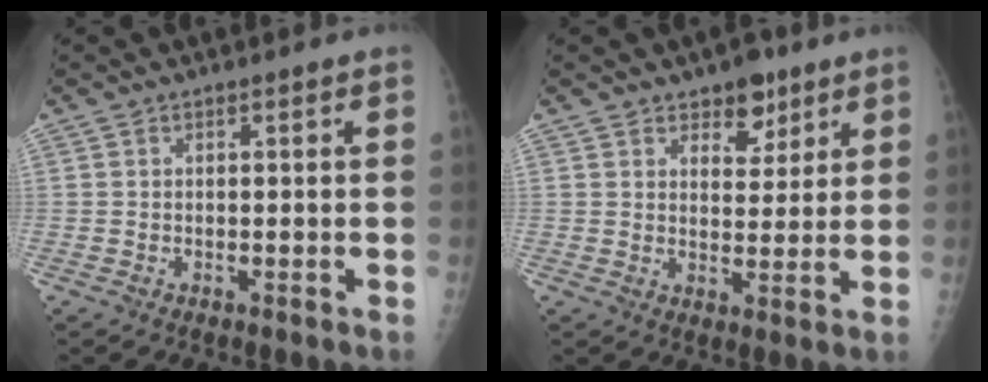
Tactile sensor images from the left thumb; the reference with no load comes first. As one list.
[{"total": 6.1, "force": [4.1, 3.6, 2.9], "torque": [-0.011, -0.024, 0.060]}]